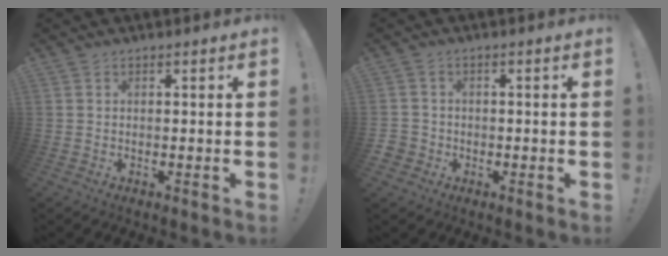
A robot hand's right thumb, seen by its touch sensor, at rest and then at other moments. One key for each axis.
{"total": 3.2, "fx": -0.7, "fy": 3.0, "fz": 0.9, "tx": -0.016, "ty": 0.004, "tz": -0.013}